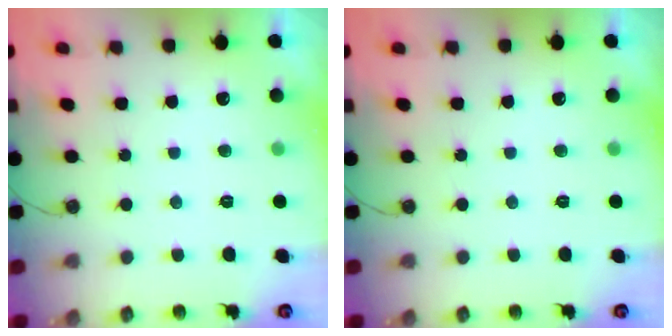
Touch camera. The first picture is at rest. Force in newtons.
{"total": 0.0}